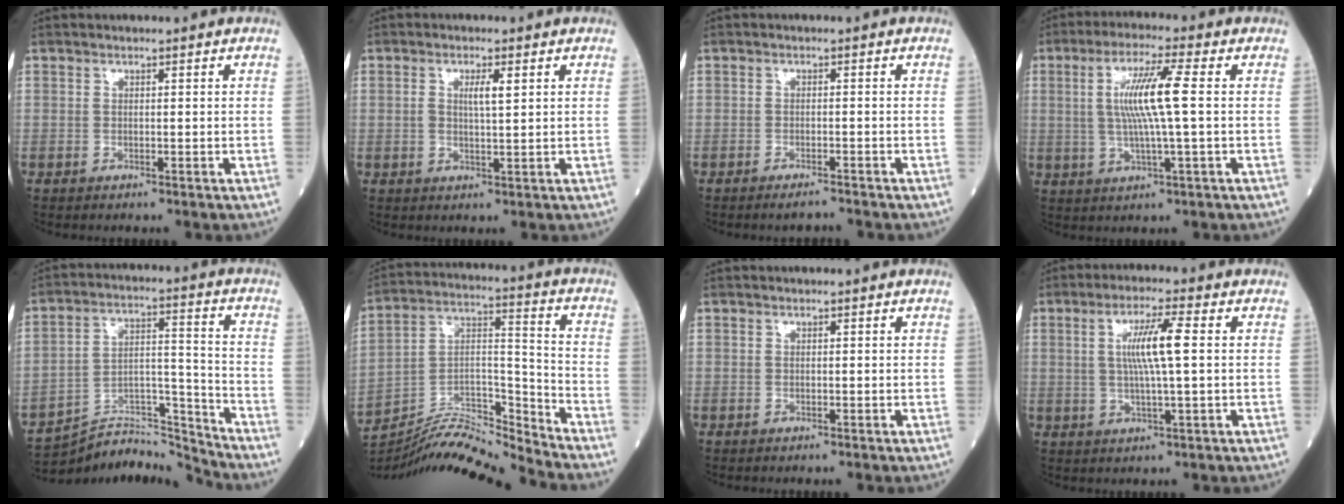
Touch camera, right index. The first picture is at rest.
{"total": 2.8, "force": [1.0, 0.4, 2.6], "torque": [-0.051, 0.002, 0.019]}
{"total": 2.1, "force": [-2.0, 0.2, 0.7], "torque": [-0.013, -0.003, -0.030]}
{"total": 8.9, "force": [1.1, -0.3, 8.8], "torque": [-0.173, 0.003, 0.019]}
{"total": 12.4, "force": [-12.3, -0.1, -0.8], "torque": [0.019, 0.055, -0.216]}
{"total": 15.0, "force": [-14.7, -0.6, 3.3], "torque": [-0.061, 0.045, -0.264]}
{"total": 0.0}
{"total": 7.0, "force": [1.1, -0.1, 6.9], "torque": [-0.128, 0.002, 0.019]}